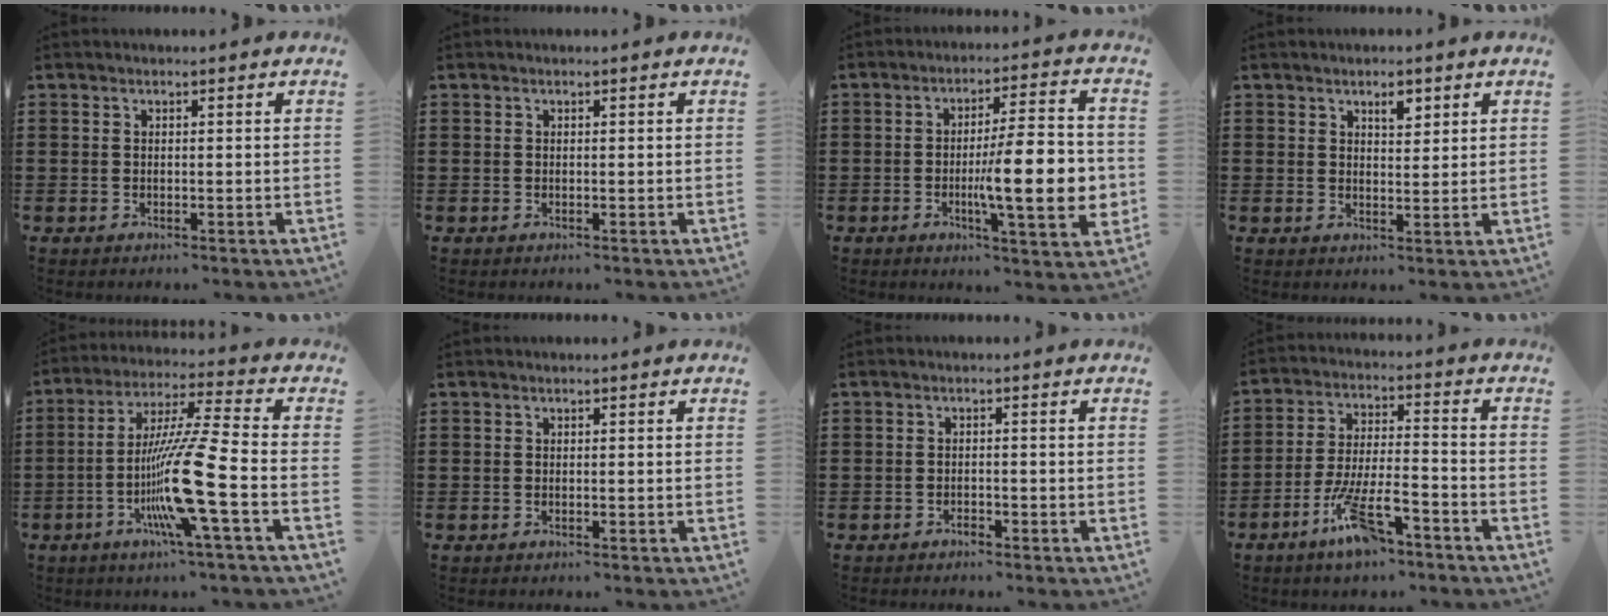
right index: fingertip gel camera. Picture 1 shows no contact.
{"total": 0.0}
{"total": 12.6, "force": [-1.9, 2.7, 12.2], "torque": [-0.179, -0.013, -0.036]}
{"total": 2.9, "force": [1.9, 1.2, 1.8], "torque": [-0.025, -0.001, 0.029]}
{"total": 14.1, "force": [-4.8, -0.2, 13.2], "torque": [-0.271, -0.019, -0.099]}
{"total": 0.0}
{"total": 1.0, "force": [-0.9, 0.3, 0.4], "torque": [-0.011, -0.002, -0.017]}
{"total": 10.3, "force": [-6.6, 2.7, 7.3], "torque": [-0.153, 0.005, -0.126]}